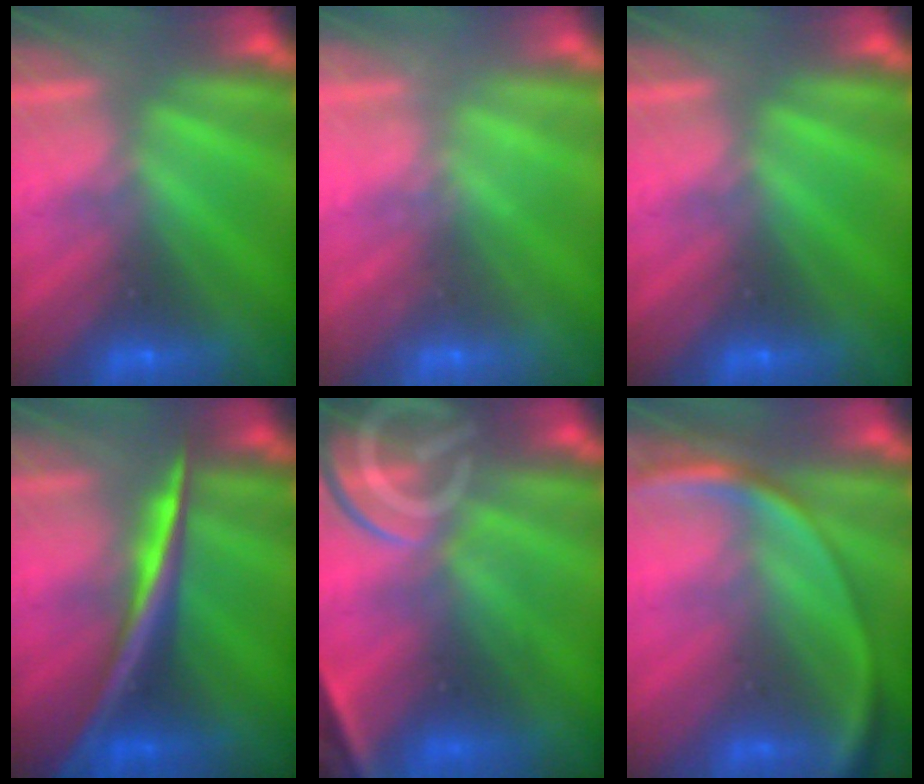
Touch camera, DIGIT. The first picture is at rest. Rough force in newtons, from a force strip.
{"total": 2.4}
{"total": 0.0}
{"total": 2.8}
{"total": 8.3}
{"total": 2.7}